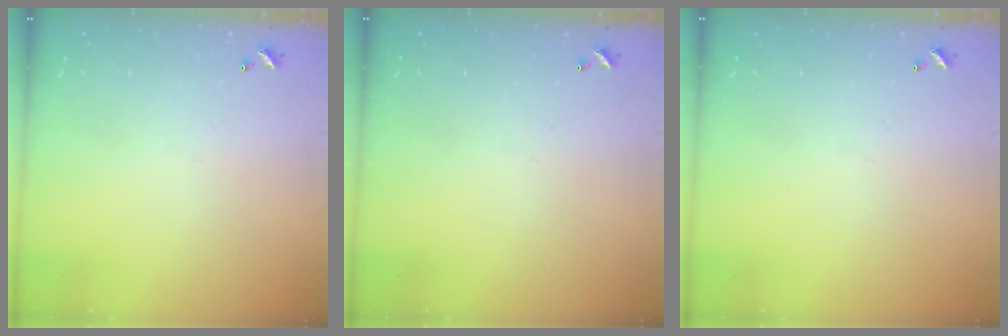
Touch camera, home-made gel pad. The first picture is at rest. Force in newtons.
{"total": 0.0}
{"total": 0.0}